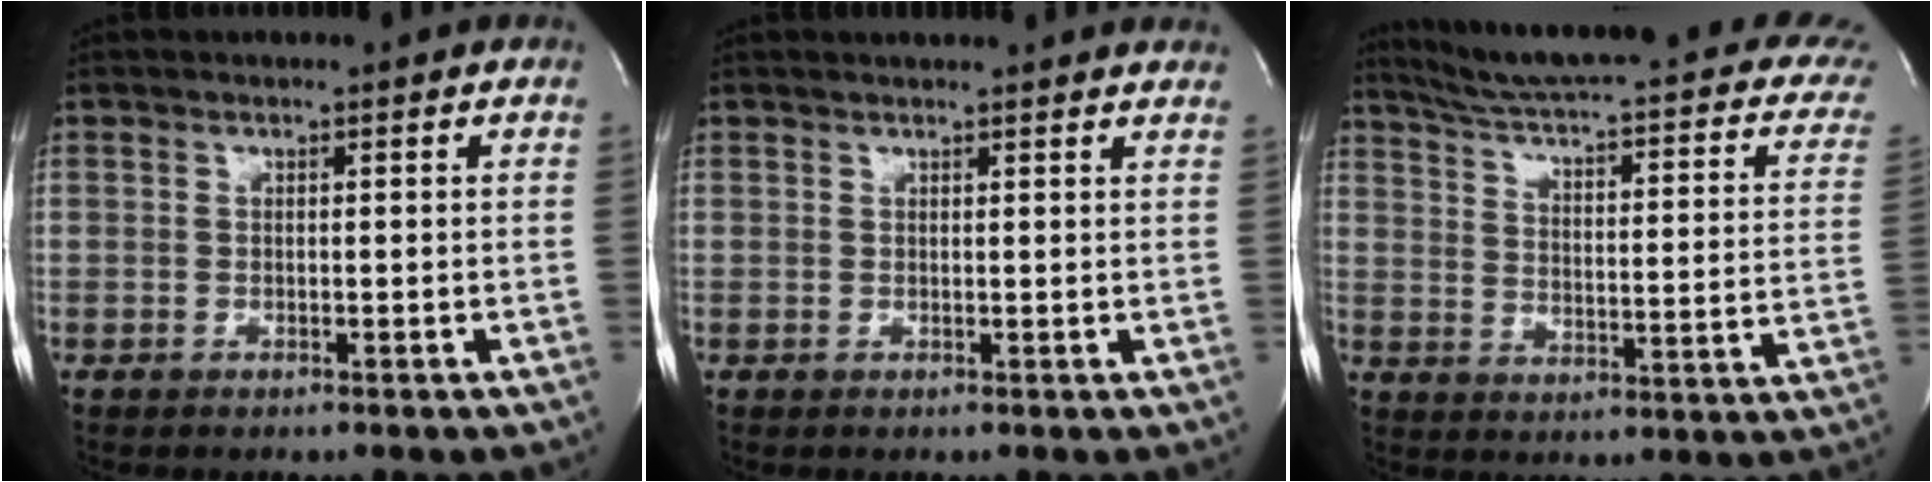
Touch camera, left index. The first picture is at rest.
{"total": 9.5, "force": [8.9, 1.3, 3.0], "torque": [-0.034, 0.017, 0.091]}
{"total": 22.3, "force": [18.7, 2.5, 12.0], "torque": [-0.172, -0.043, 0.226]}